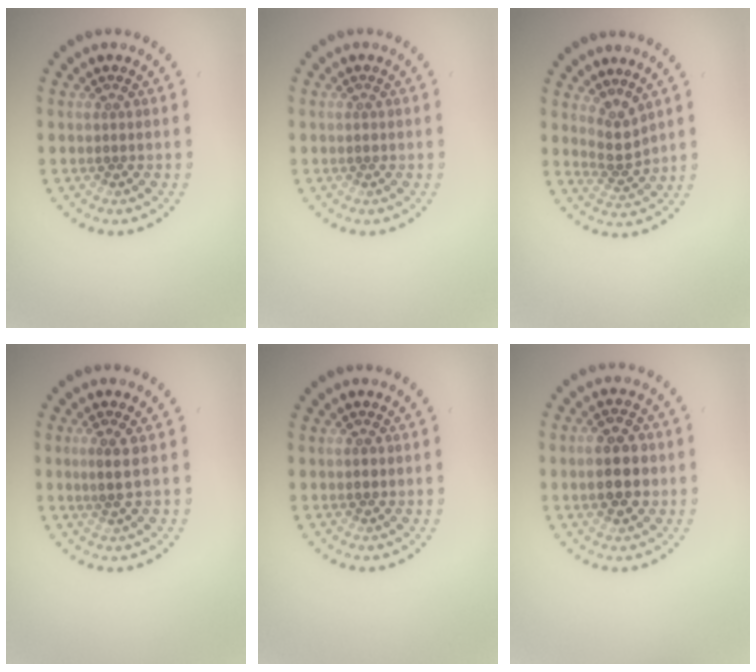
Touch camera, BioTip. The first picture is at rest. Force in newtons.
{"total": 0.6, "press": 0.6, "slide": 0.2}
{"total": 2.4, "press": 1.9, "slide": 1.6}
{"total": 1.7, "press": 1.5, "slide": 0.9}
{"total": 1.1, "press": 1.1, "slide": 0.1}
{"total": 4.7, "press": 4.7, "slide": 0.2}